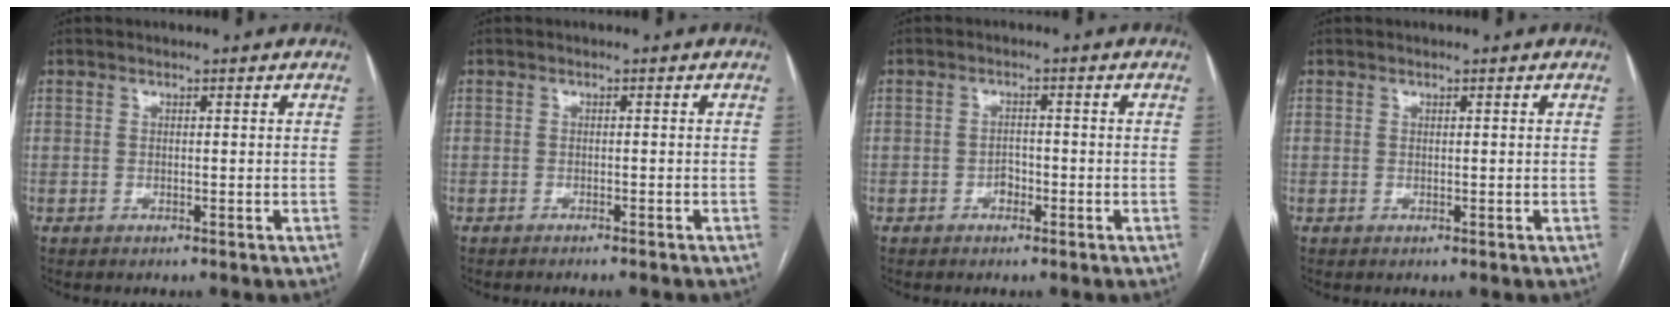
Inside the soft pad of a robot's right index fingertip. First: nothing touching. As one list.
[{"total": 2.9, "force": [-2.6, 0.2, 1.1], "torque": [-0.014, -0.003, -0.031]}, {"total": 1.9, "force": [-1.1, 1.2, 1.0], "torque": [-0.015, 0.007, -0.018]}, {"total": 0.0}]